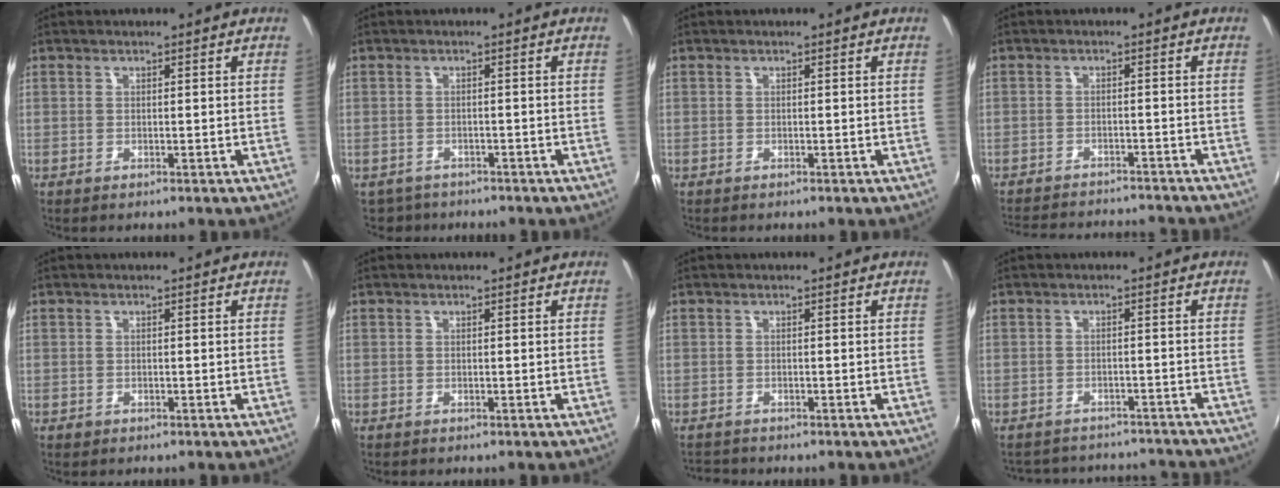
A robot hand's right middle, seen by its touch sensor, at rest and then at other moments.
{"total": 4.4, "force": [-3.8, 2.1, 0.5], "torque": [-0.023, -0.020, -0.058]}
{"total": 0.5, "force": [-0.4, -0.1, 0.4], "torque": [-0.002, 0.004, -0.005]}
{"total": 15.4, "force": [-14.0, 2.9, 5.7], "torque": [-0.117, -0.017, -0.195]}
{"total": 0.7, "force": [-0.5, 0.4, 0.2], "torque": [-0.007, -0.003, -0.007]}
{"total": 0.0}
{"total": 1.9, "force": [-1.8, 0.4, 0.1], "torque": [-0.007, -0.007, -0.033]}
{"total": 15.6, "force": [-14.1, 4.7, 4.8], "torque": [-0.099, 0.006, -0.176]}